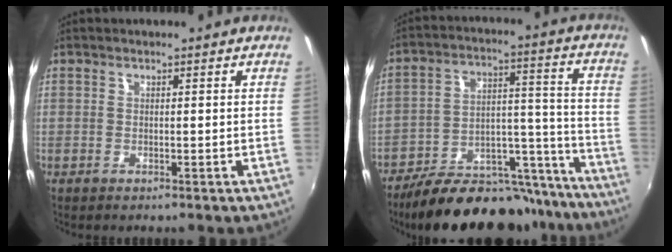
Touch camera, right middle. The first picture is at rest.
{"total": 23.7, "force": [-20.2, 8.4, 9.0], "torque": [-0.146, 0.042, -0.271]}